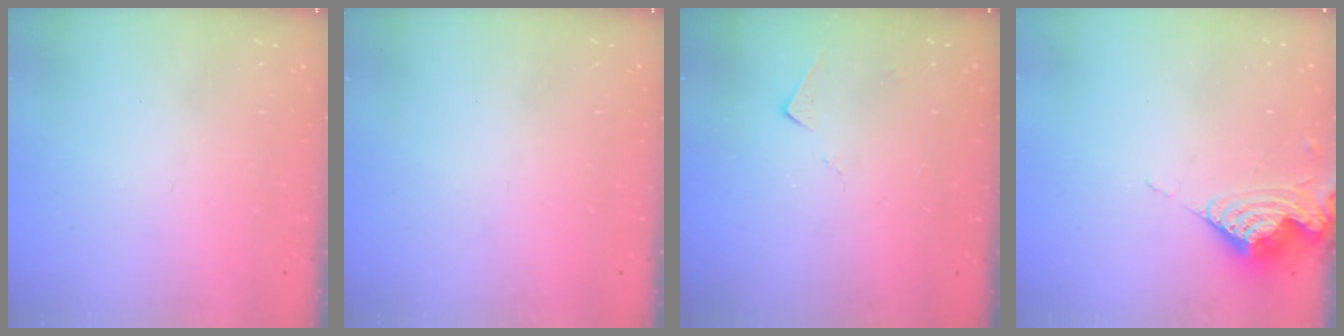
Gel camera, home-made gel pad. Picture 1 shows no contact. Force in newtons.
{"total": 0.0}
{"total": 3.5, "press": 3.4, "slide": 0.5}
{"total": 9.8, "press": 9.8, "slide": 0.8}